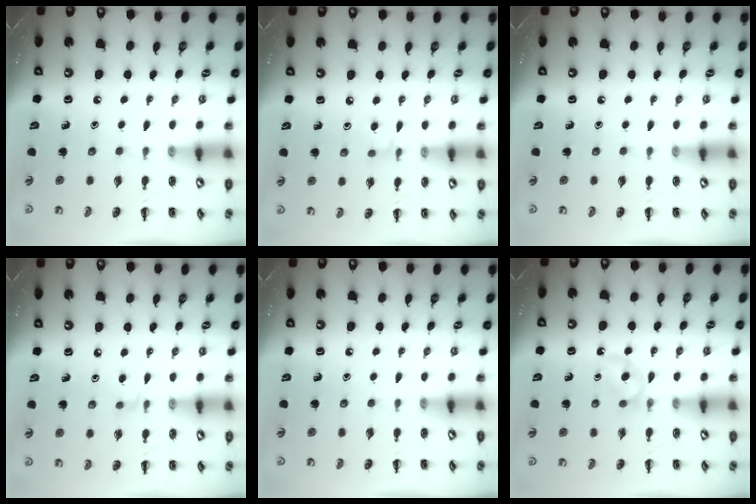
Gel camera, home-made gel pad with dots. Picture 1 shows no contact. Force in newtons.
{"total": 4.2, "press": 4.0, "slide": 1.2}
{"total": 0.0}
{"total": 2.2, "press": 2.0, "slide": 0.8}
{"total": 0.0}
{"total": 3.0, "press": 2.8, "slide": 1.1}